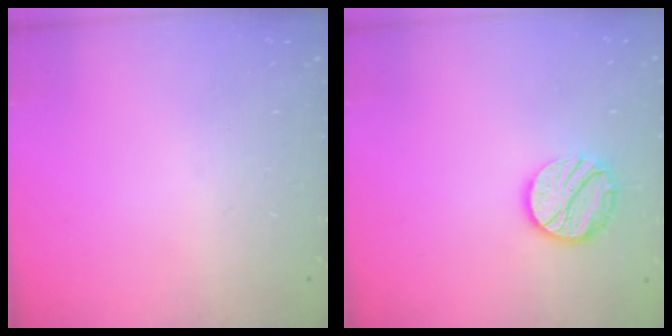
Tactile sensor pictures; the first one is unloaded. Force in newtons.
{"total": 10.2, "press": 10.2, "slide": 0.9}